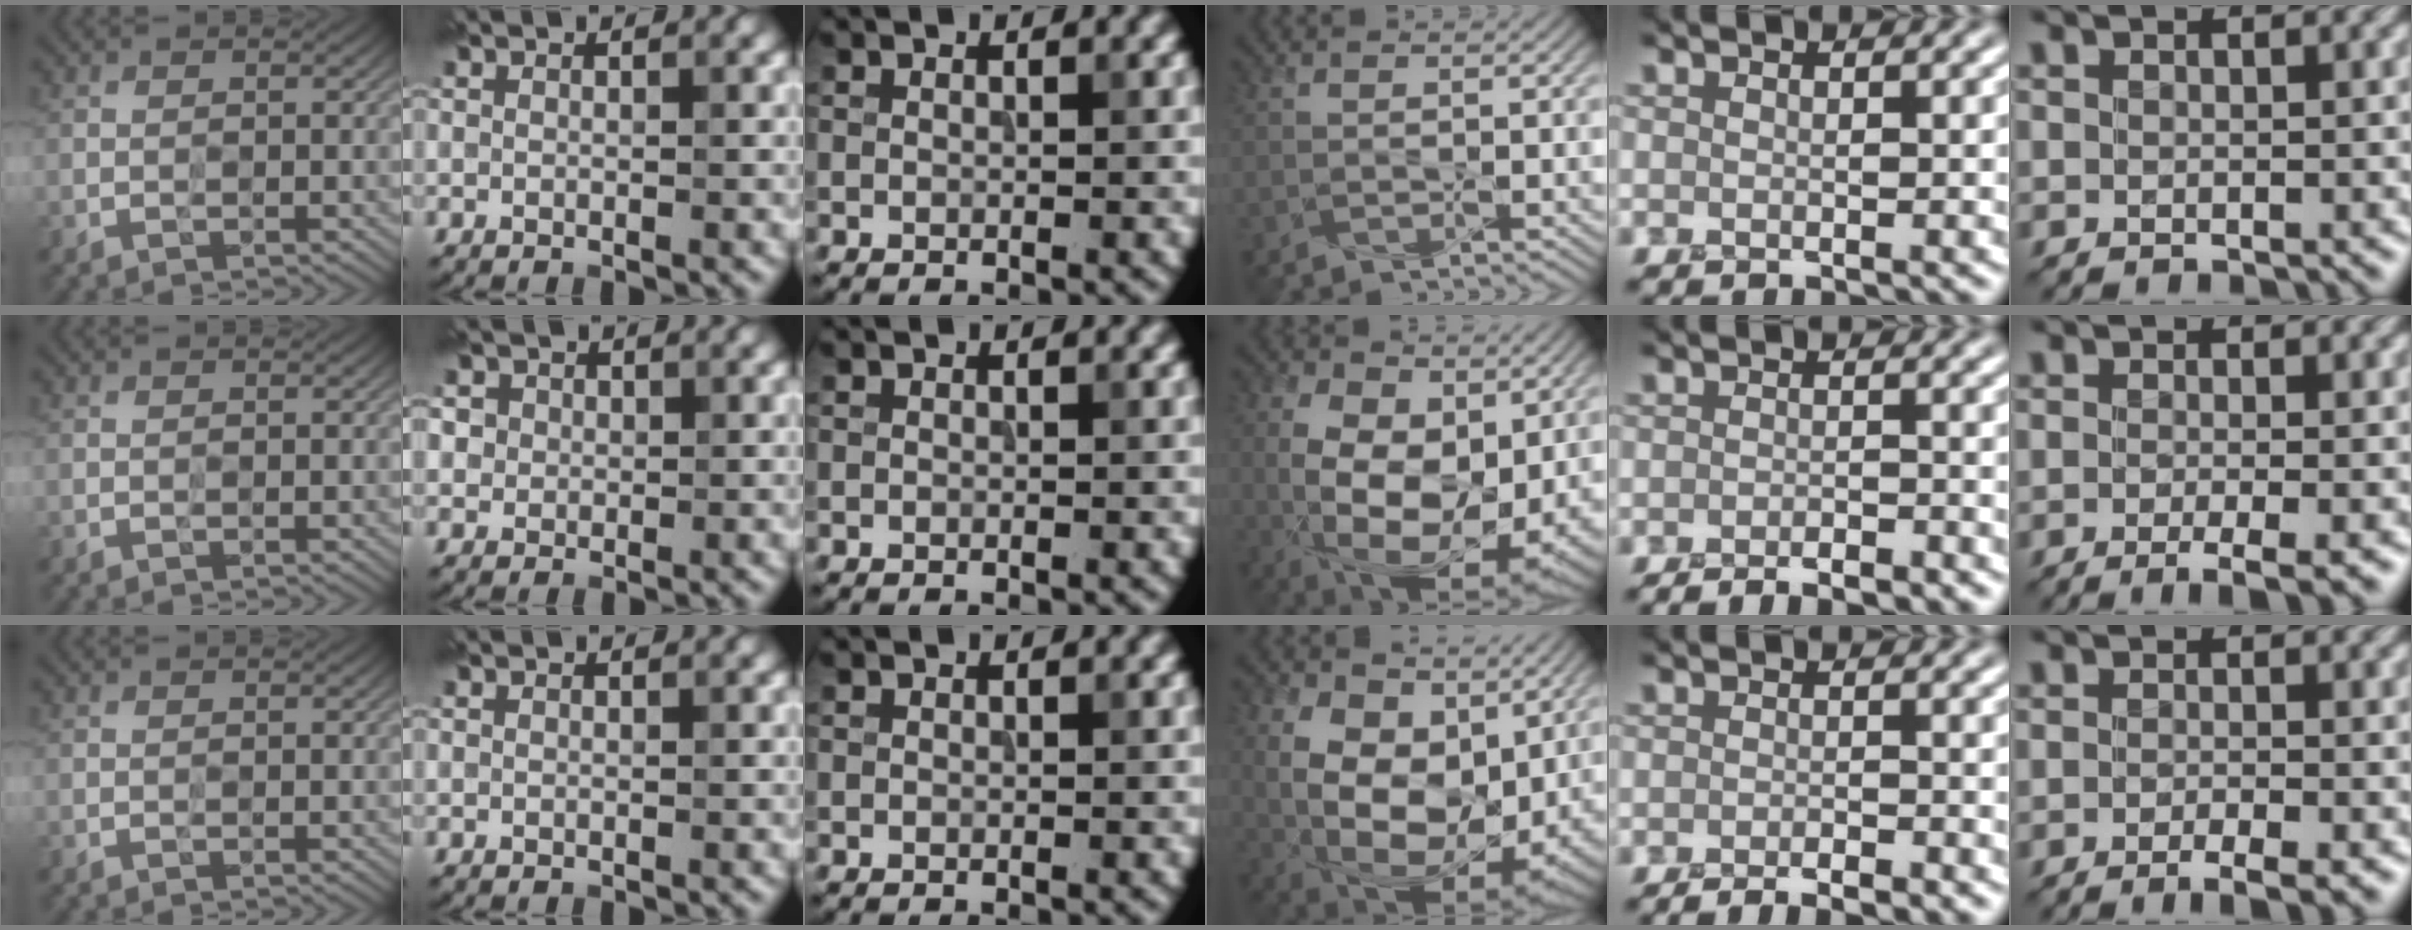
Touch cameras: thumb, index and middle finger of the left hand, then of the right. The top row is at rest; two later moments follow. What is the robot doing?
{"motion": "screw", "object": "toothpaste"}